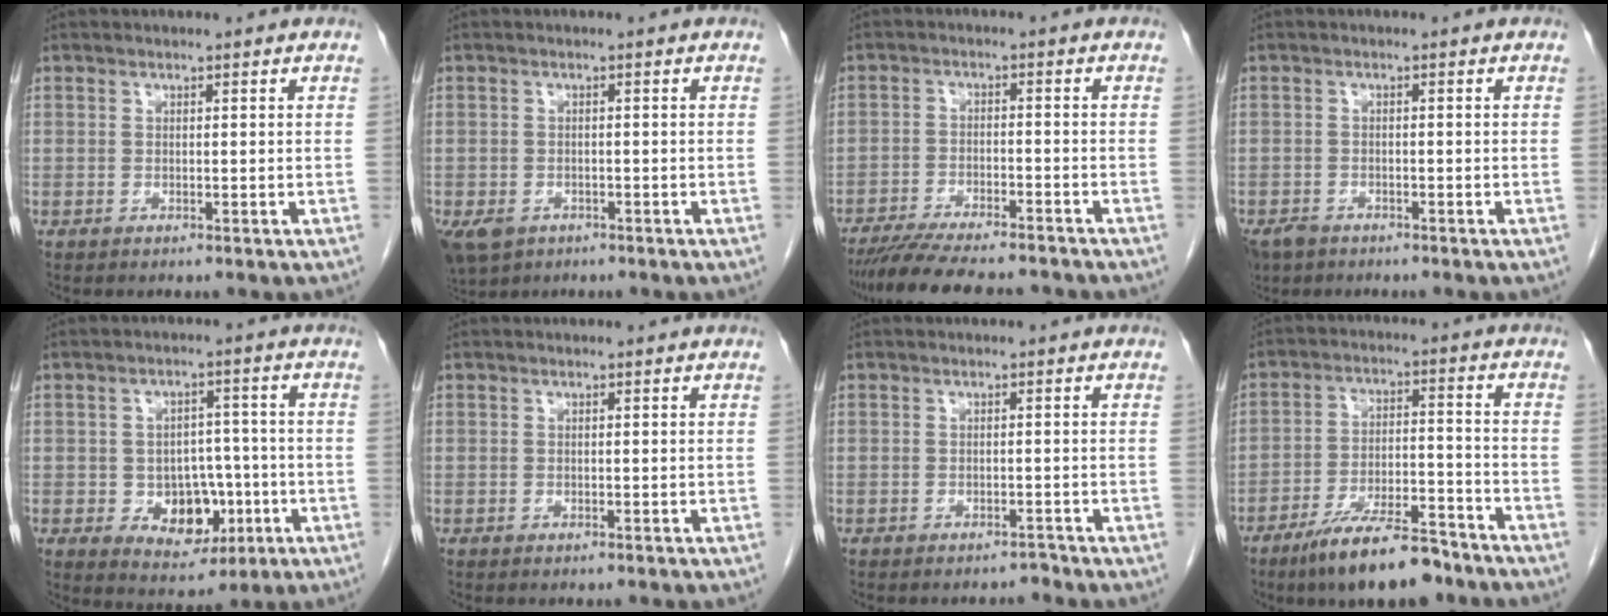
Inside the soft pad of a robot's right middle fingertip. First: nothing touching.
{"total": 6.8, "force": [-3.9, 4.8, 2.8], "torque": [-0.065, -0.007, -0.057]}
{"total": 13.3, "force": [-11.9, 1.6, 5.8], "torque": [-0.094, -0.012, -0.176]}
{"total": 3.9, "force": [-2.9, 2.3, 1.4], "torque": [-0.029, -0.003, -0.048]}
{"total": 7.8, "force": [-2.1, 5.1, 5.5], "torque": [-0.078, 0.009, -0.021]}
{"total": 0.0}
{"total": 1.1, "force": [-1.1, -0.3, -0.1], "torque": [0.006, -0.002, -0.014]}
{"total": 11.8, "force": [-9.2, 2.2, 7.2], "torque": [-0.121, -0.005, -0.158]}